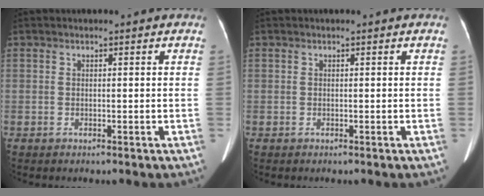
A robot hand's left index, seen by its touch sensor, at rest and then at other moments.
{"total": 0.0}